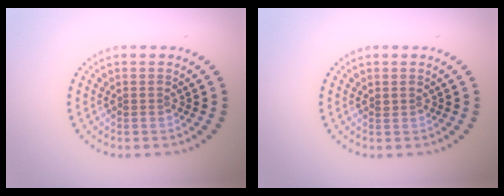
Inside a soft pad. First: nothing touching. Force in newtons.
{"total": 0.7, "press": 0.7, "slide": 0.1}